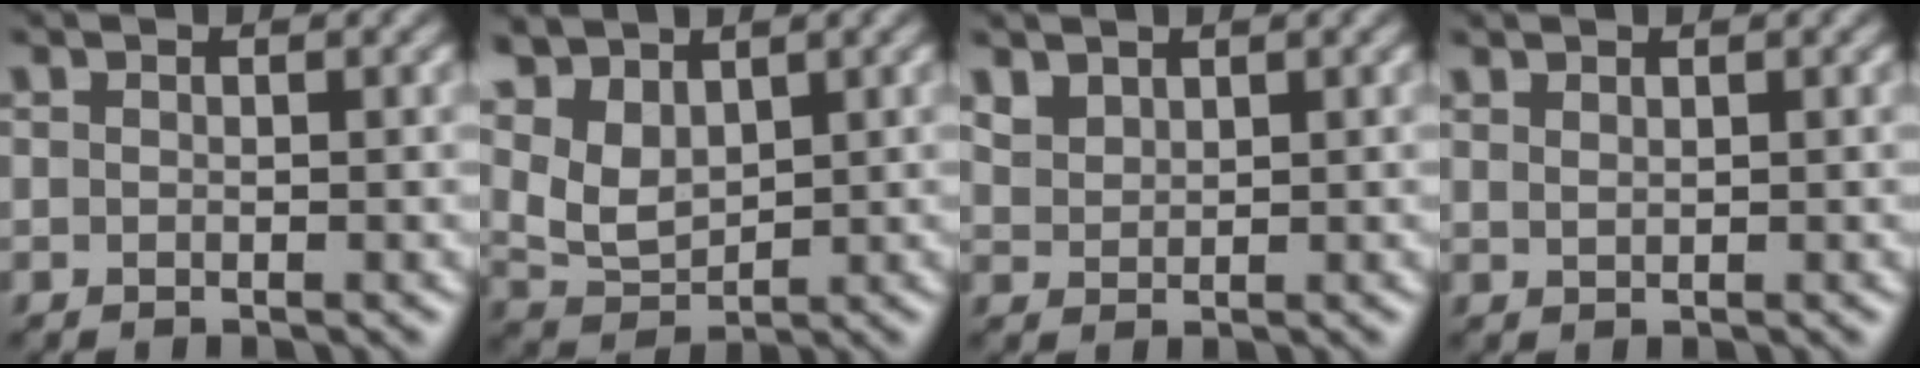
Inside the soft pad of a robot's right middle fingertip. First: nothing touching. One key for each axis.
{"total": 4.6, "fx": 3.0, "fy": 2.5, "fz": 2.4, "tx": -0.065, "ty": 0.001, "tz": 0.064}
{"total": 1.8, "fx": 1.6, "fy": 0.7, "fz": 0.2, "tx": -0.011, "ty": -0.001, "tz": 0.037}
{"total": 0.8, "fx": 0.8, "fy": 0.1, "fz": 0.1, "tx": -0.004, "ty": -0.001, "tz": 0.016}